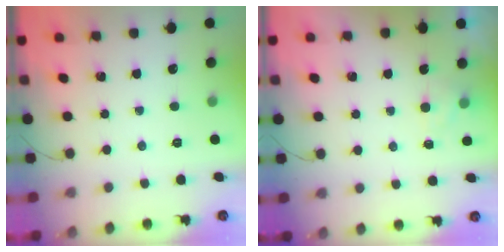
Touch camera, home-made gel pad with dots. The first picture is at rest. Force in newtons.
{"total": 1.3, "press": 0.7, "slide": 1.0}